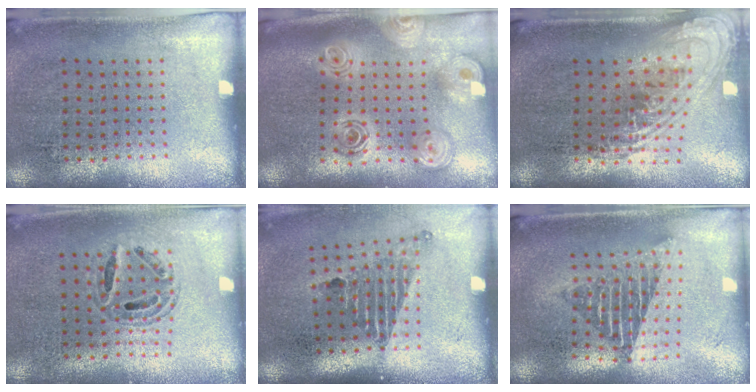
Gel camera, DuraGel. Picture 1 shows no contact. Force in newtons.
{"total": 2.6, "press": 1.9, "slide": 1.8}
{"total": 2.4, "press": 1.7, "slide": 1.7}
{"total": 0.8, "press": 0.7, "slide": 0.2}
{"total": 1.6, "press": 1.2, "slide": 1.1}
{"total": 1.8, "press": 1.5, "slide": 1.1}